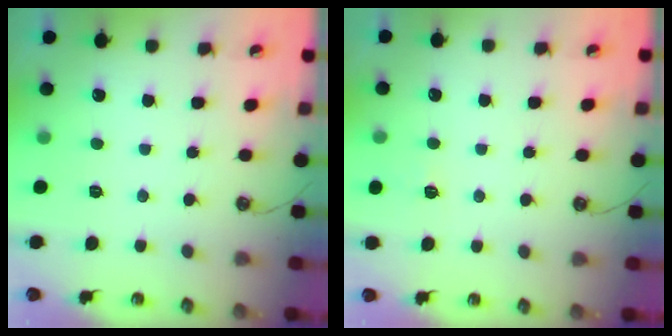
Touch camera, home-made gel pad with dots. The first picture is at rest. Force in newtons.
{"total": 2.5, "press": 2.4, "slide": 0.4}